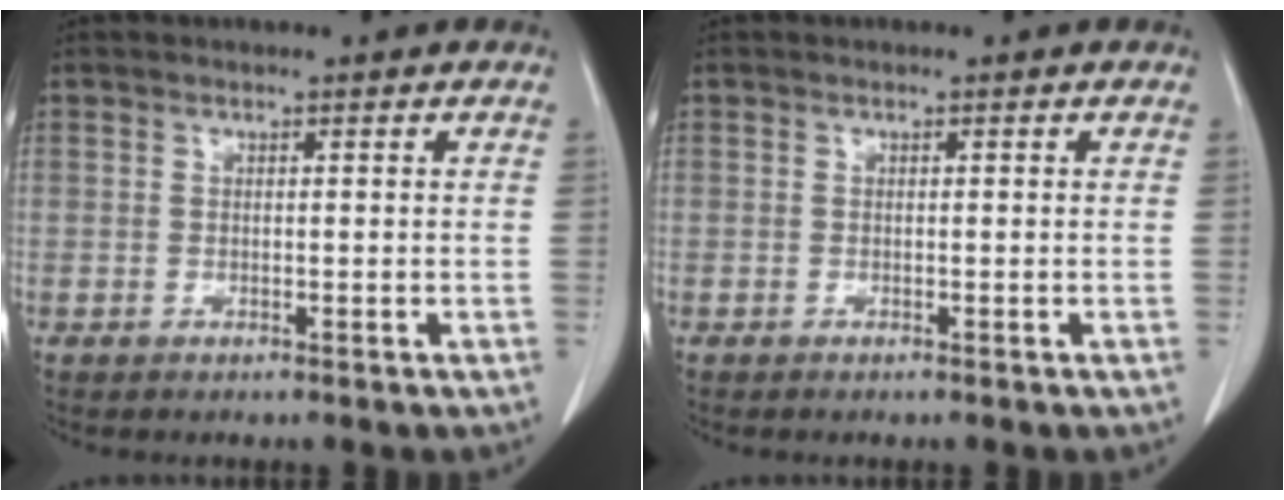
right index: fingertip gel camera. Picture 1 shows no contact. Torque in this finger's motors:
{"motor_torque": [-0.03, 0.00, 0.03, 0.02]}